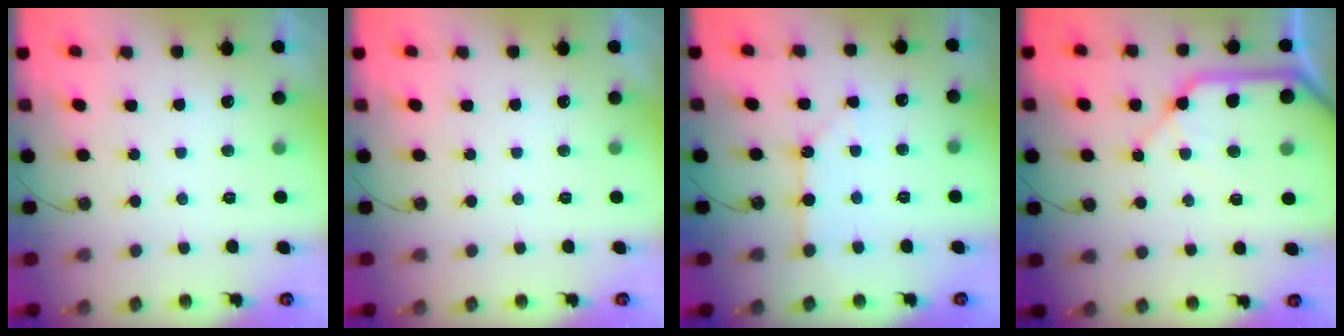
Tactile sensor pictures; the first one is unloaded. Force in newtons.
{"total": 0.0}
{"total": 2.5, "press": 2.5, "slide": 0.2}
{"total": 15.0, "press": 14.8, "slide": 2.0}